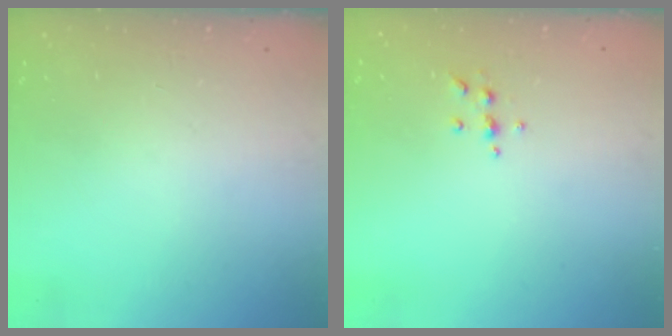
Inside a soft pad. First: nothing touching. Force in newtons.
{"total": 5.7, "press": 5.7, "slide": 0.5}